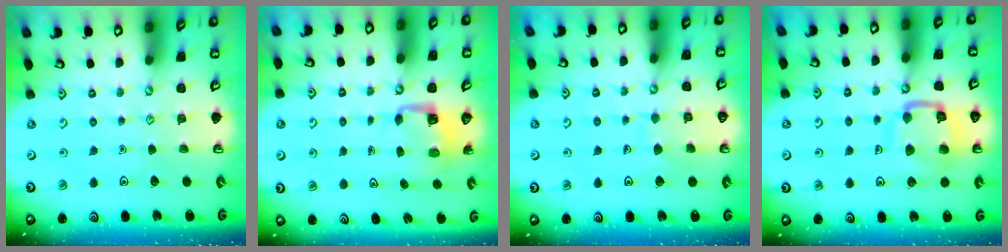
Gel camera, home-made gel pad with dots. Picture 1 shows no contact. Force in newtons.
{"total": 3.8, "press": 3.8, "slide": 0.2}
{"total": 6.4, "press": 6.4, "slide": 0.6}
{"total": 13.3, "press": 13.2, "slide": 1.5}